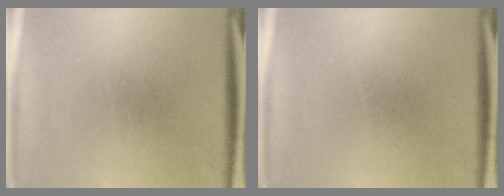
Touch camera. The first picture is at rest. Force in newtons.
{"total": 0.0}